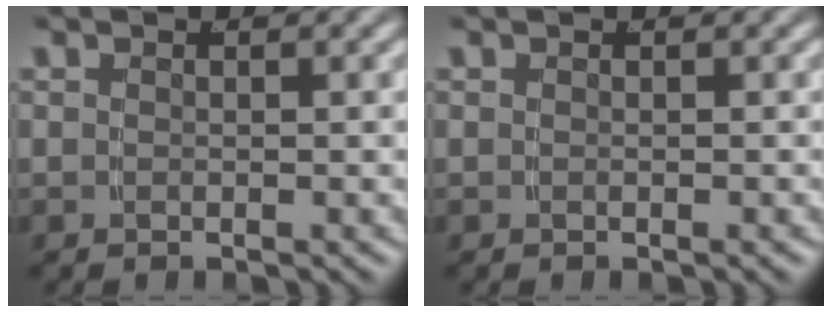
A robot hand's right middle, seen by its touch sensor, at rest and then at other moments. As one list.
[{"total": 0.0}]